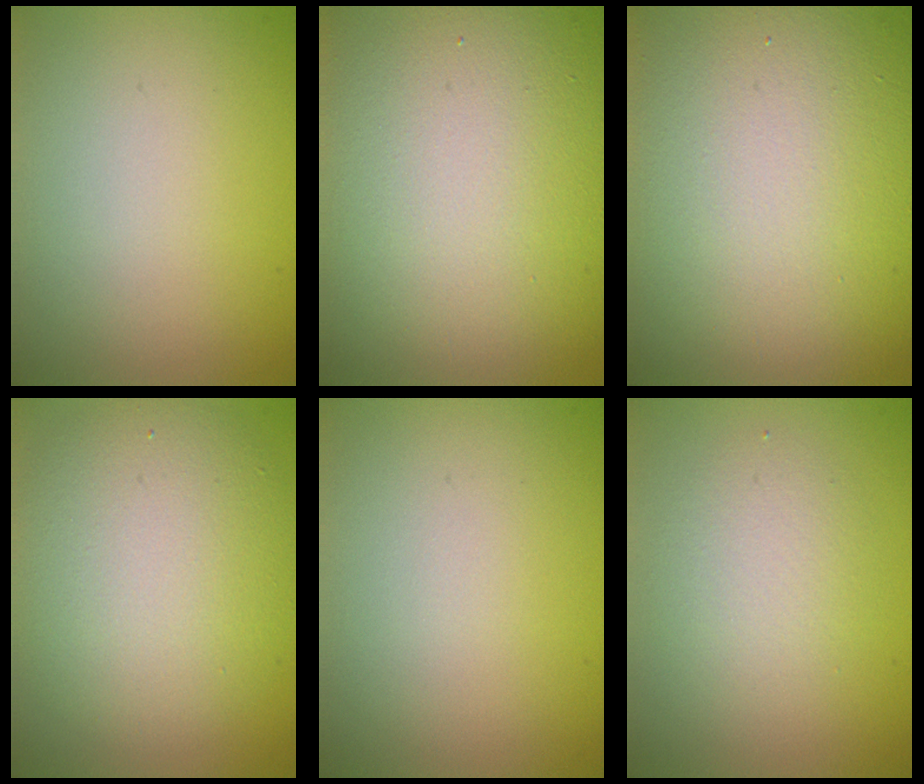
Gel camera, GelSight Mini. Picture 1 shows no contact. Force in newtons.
{"total": 16.8, "press": 16.8, "slide": 1.4}
{"total": 19.8, "press": 19.8, "slide": 1.3}
{"total": 6.8, "press": 6.8, "slide": 0.4}
{"total": 0.0}
{"total": 2.5, "press": 2.4, "slide": 0.1}